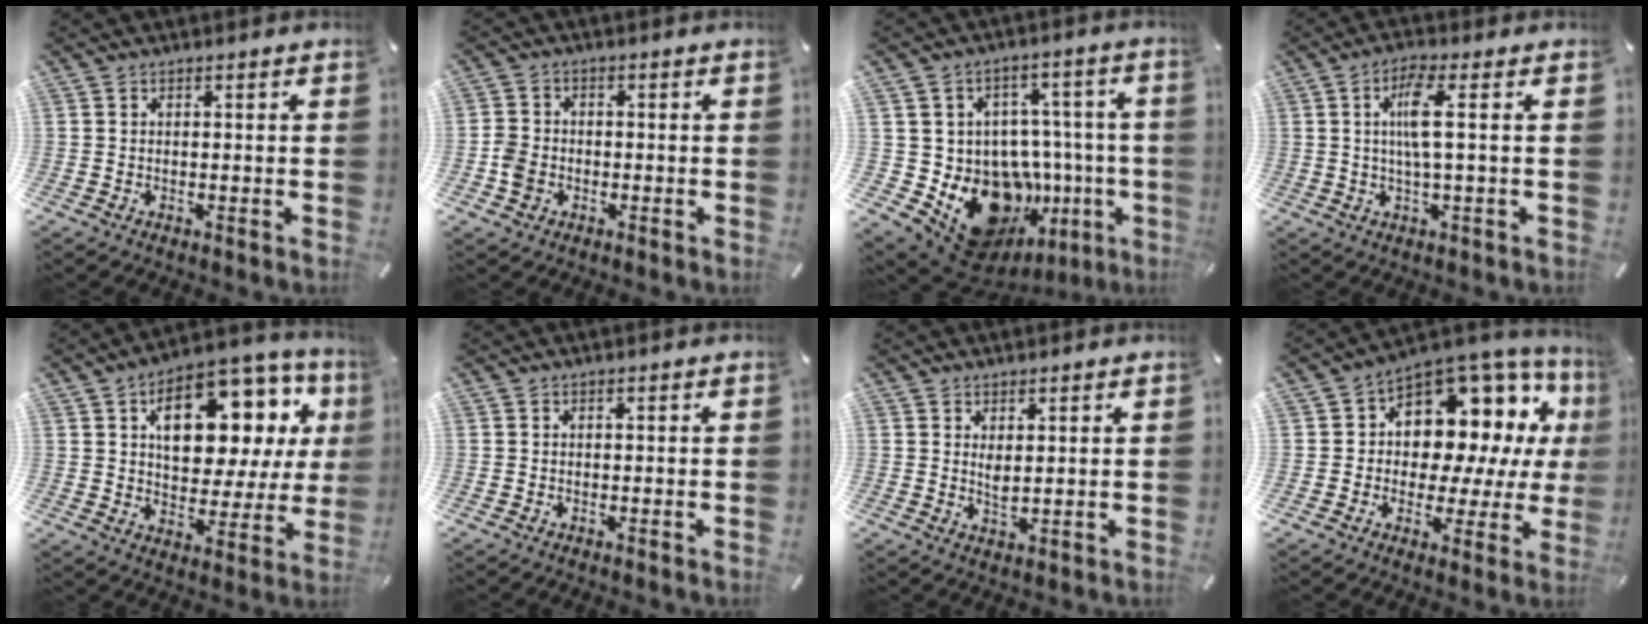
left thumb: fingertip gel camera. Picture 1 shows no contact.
{"total": 4.0, "force": [-1.5, 3.4, 1.3], "torque": [-0.024, 0.006, -0.027]}
{"total": 18.0, "force": [-7.9, 12.8, 9.8], "torque": [-0.154, 0.020, -0.100]}
{"total": 6.9, "force": [1.0, 1.0, 6.8], "torque": [-0.138, 0.000, 0.012]}
{"total": 18.8, "force": [8.0, 11.5, 12.6], "torque": [-0.172, -0.041, 0.134]}
{"total": 0.0}
{"total": 2.6, "force": [1.4, 0.9, 2.1], "torque": [-0.037, -0.005, 0.023]}
{"total": 11.8, "force": [4.8, 8.9, 6.1], "torque": [-0.087, -0.064, 0.090]}